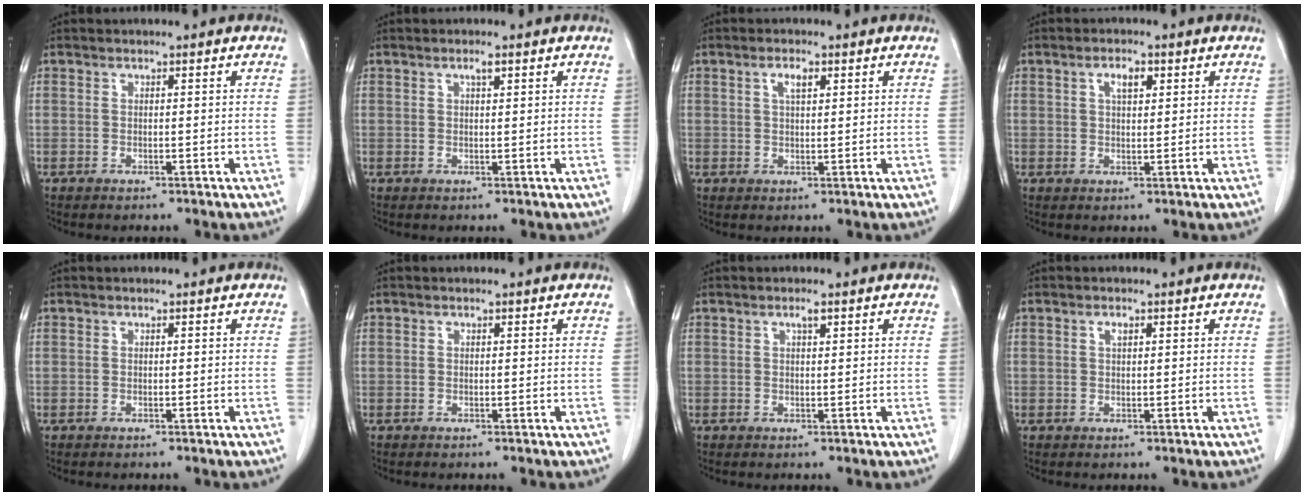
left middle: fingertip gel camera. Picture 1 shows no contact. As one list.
[{"total": 1.1, "force": [0.7, 0.2, 0.9], "torque": [-0.019, 0.000, 0.011]}, {"total": 2.3, "force": [1.1, 0.8, 1.9], "torque": [-0.037, 0.001, 0.020]}, {"total": 2.9, "force": [1.3, 1.2, 2.3], "torque": [-0.042, 0.003, 0.023]}, {"total": 0.0}, {"total": 0.0}, {"total": 1.1, "force": [0.7, 0.2, 0.9], "torque": [-0.019, -0.001, 0.011]}, {"total": 1.0, "force": [0.5, 0.4, 0.8], "torque": [-0.014, -0.002, 0.006]}]